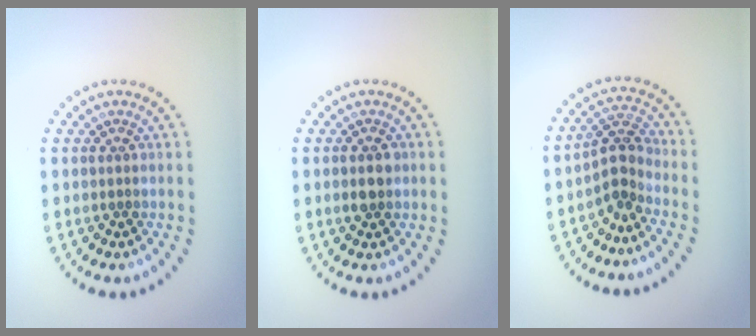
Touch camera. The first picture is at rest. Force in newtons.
{"total": 2.2, "press": 2.2, "slide": 0.1}
{"total": 2.6, "press": 1.9, "slide": 1.7}